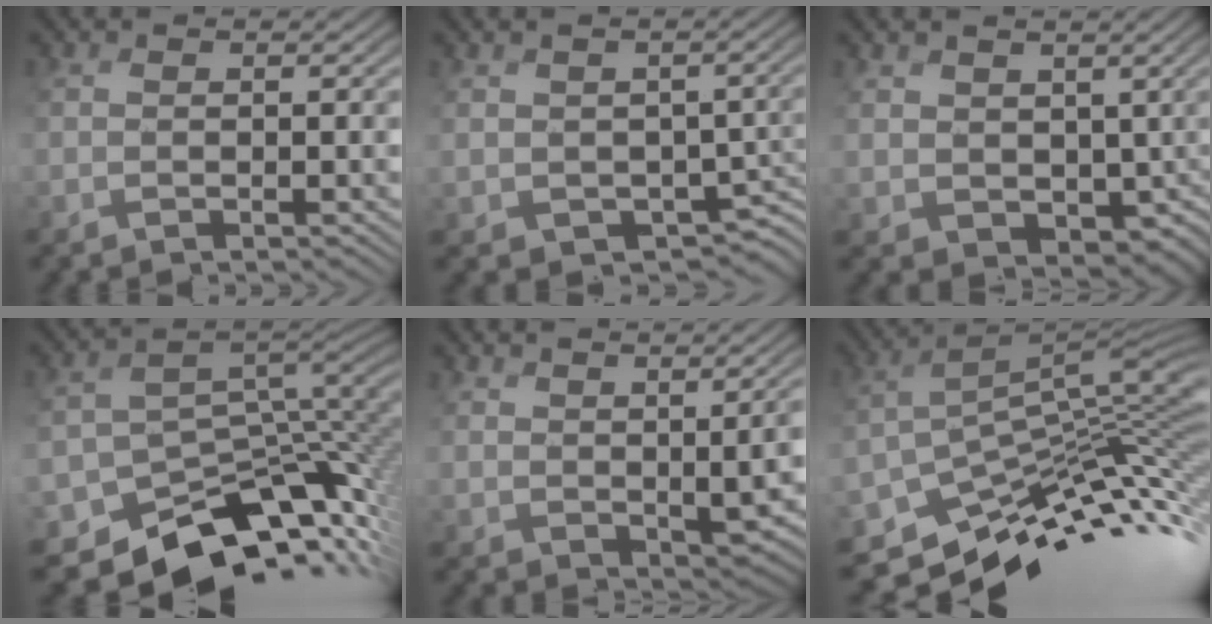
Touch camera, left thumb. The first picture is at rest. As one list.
[{"total": 2.9, "force": [-0.5, 2.7, 0.7], "torque": [-0.023, -0.018, 0.003]}, {"total": 3.5, "force": [1.2, 3.2, 0.7], "torque": [-0.033, -0.023, 0.037]}, {"total": 10.8, "force": [-7.7, 6.4, 4.1], "torque": [-0.097, -0.034, -0.100]}, {"total": 2.2, "force": [1.0, 1.2, 1.6], "torque": [-0.031, -0.011, 0.034]}, {"total": 10.3, "force": [-6.7, 3.4, 7.0], "torque": [-0.147, -0.012, -0.110]}]